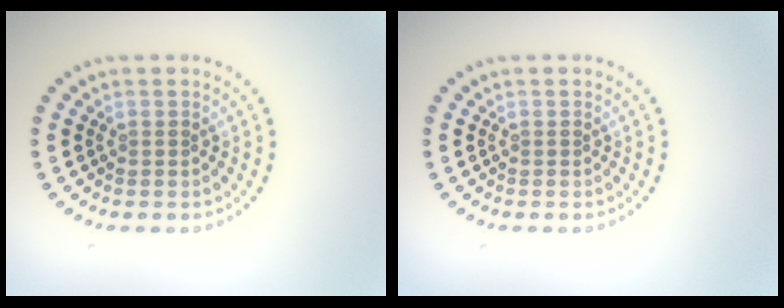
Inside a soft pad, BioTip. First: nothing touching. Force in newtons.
{"total": 0.0}